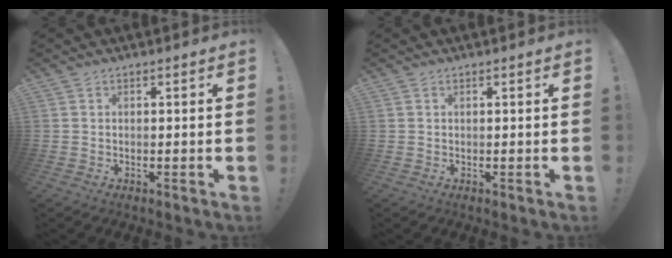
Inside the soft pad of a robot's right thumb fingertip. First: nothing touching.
{"total": 0.0}